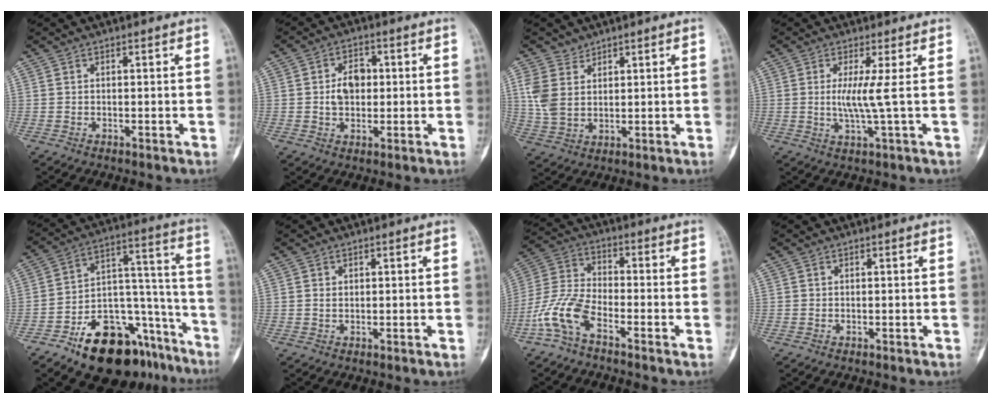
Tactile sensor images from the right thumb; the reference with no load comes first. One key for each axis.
{"total": 5.7, "fx": 0.3, "fy": 4.3, "fz": 3.8, "tx": -0.042, "ty": 0.009, "tz": 0.004}
{"total": 6.3, "fx": 3.4, "fy": 4.6, "fz": 2.8, "tx": -0.047, "ty": -0.019, "tz": 0.080}
{"total": 4.4, "fx": 0.4, "fy": -0.6, "fz": 4.3, "tx": -0.111, "ty": -0.020, "tz": 0.006}
{"total": 23.2, "fx": -14.1, "fy": 12.1, "fz": 13.9, "tx": -0.149, "ty": 0.111, "tz": -0.215}
{"total": 0.7, "fx": 0.4, "fy": 0.5, "fz": 0.3, "tx": -0.001, "ty": -0.001, "tz": 0.007}
{"total": 9.2, "fx": -5.1, "fy": 3.9, "fz": 6.6, "tx": -0.152, "ty": 0.032, "tz": -0.112}
{"total": 0.0}